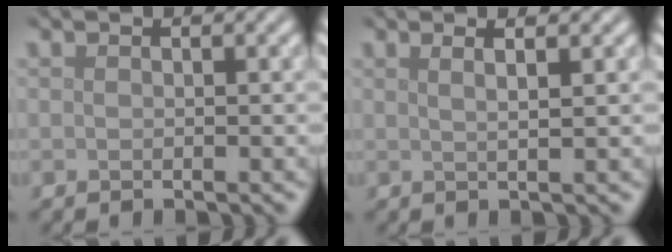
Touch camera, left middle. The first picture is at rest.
{"total": 3.0, "force": [1.6, 1.3, 2.2], "torque": [-0.007, 0.014, -0.010]}